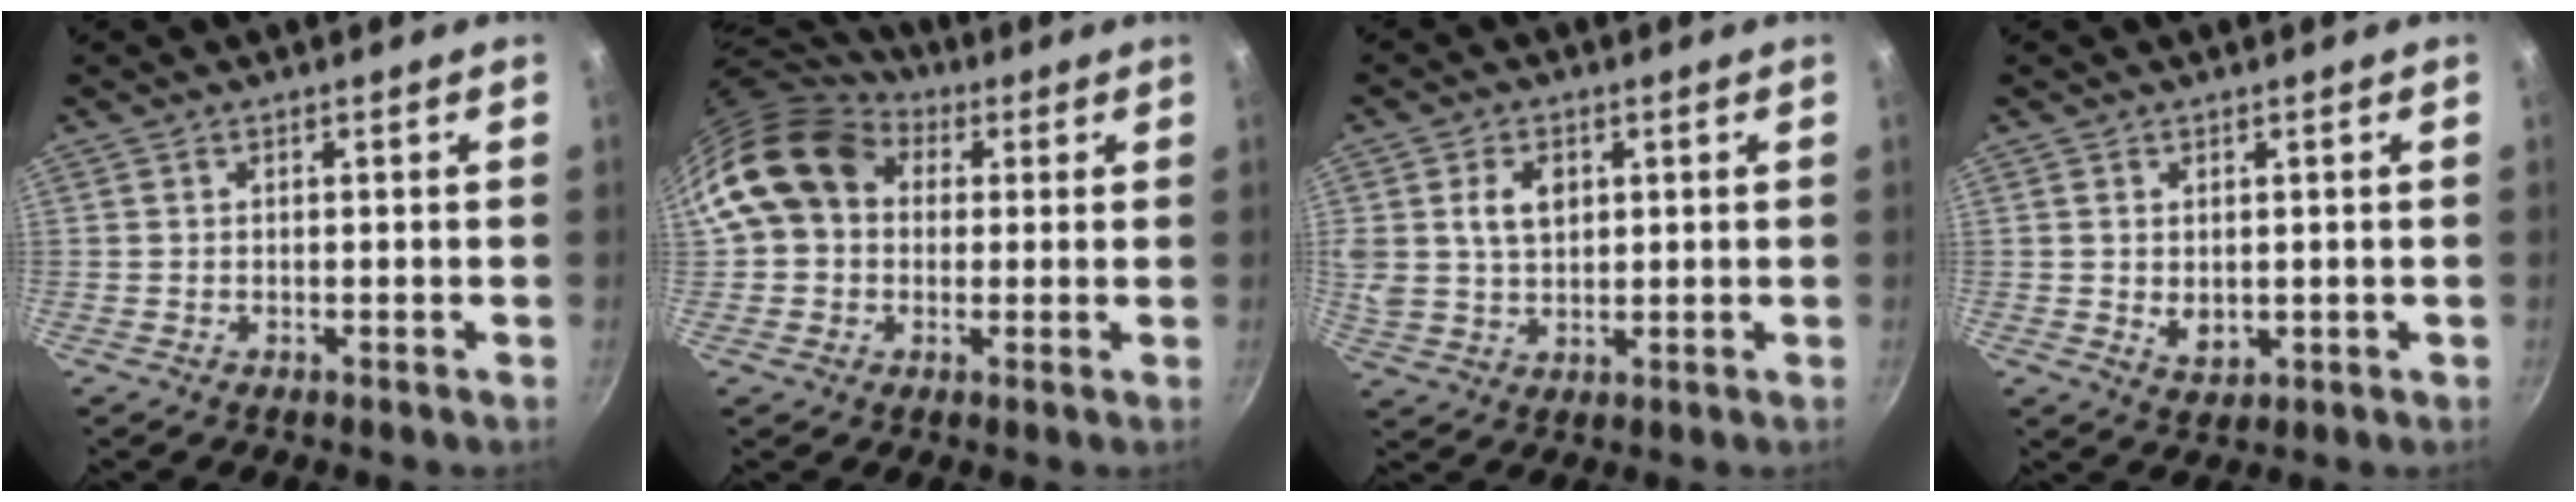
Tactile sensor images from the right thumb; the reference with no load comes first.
{"total": 15.1, "force": [4.1, 12.0, 8.2], "torque": [-0.128, 0.025, 0.059]}
{"total": 8.6, "force": [2.4, 6.2, 5.4], "torque": [-0.087, -0.004, 0.045]}
{"total": 3.6, "force": [0.3, 2.5, 2.5], "torque": [-0.040, -0.010, 0.013]}